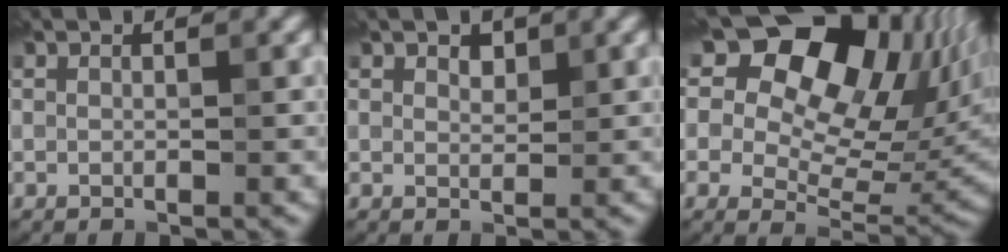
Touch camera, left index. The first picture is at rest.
{"total": 1.1, "force": [0.3, -0.5, -0.9], "torque": [-0.009, -0.008, 0.038]}
{"total": 17.2, "force": [9.2, 10.9, 9.5], "torque": [-0.193, 0.069, 0.188]}